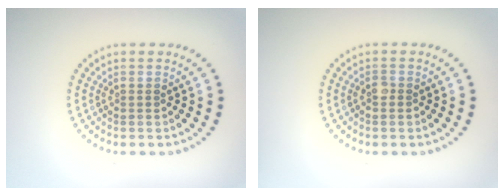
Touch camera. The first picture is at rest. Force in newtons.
{"total": 0.8, "press": 0.7, "slide": 0.3}